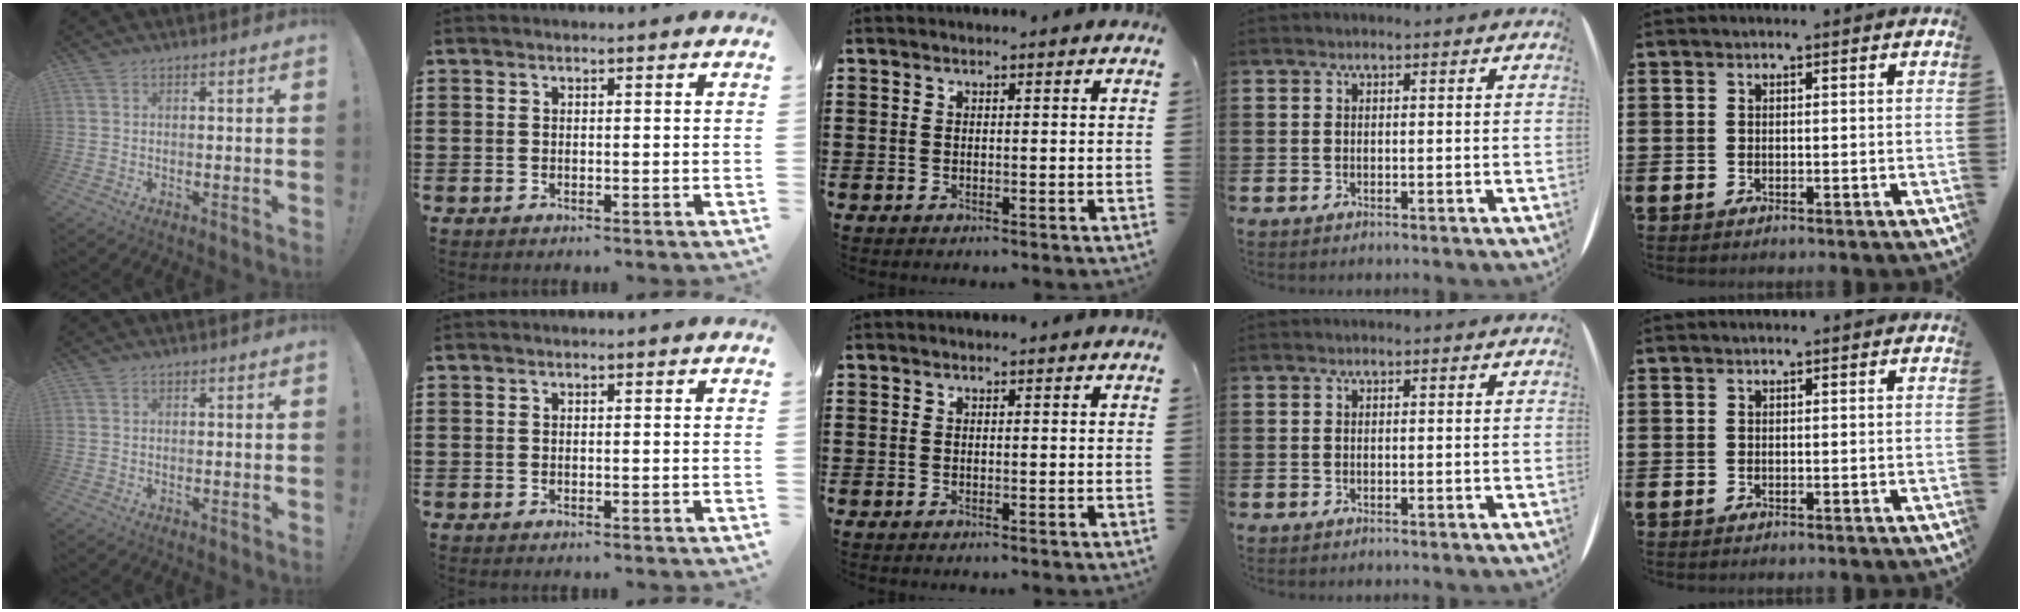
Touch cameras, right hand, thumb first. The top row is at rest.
{}